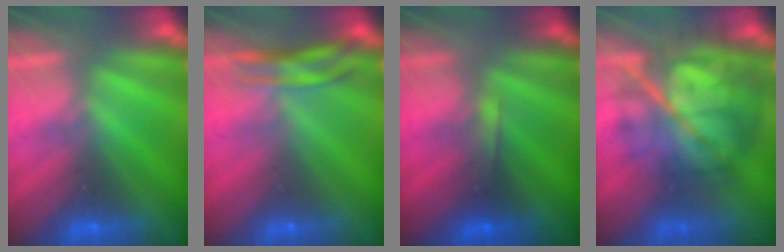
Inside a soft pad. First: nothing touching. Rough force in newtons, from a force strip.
{"total": 3.9}
{"total": 4.2}
{"total": 10.2}